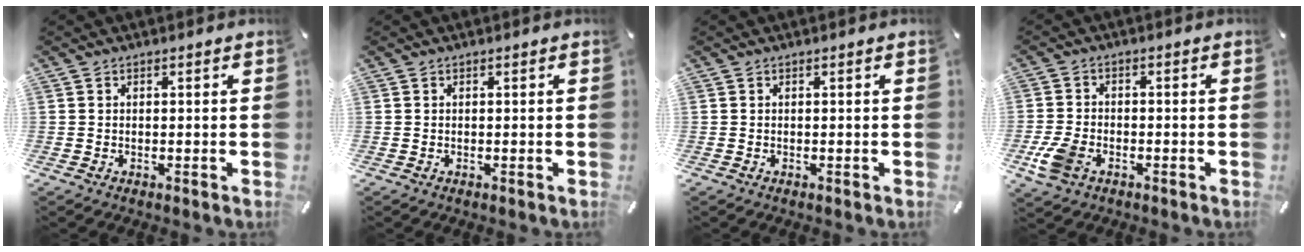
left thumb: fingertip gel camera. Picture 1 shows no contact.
{"total": 0.0}
{"total": 0.0}
{"total": 6.5, "force": [-2.7, 4.4, 4.0], "torque": [-0.100, 0.006, -0.053]}